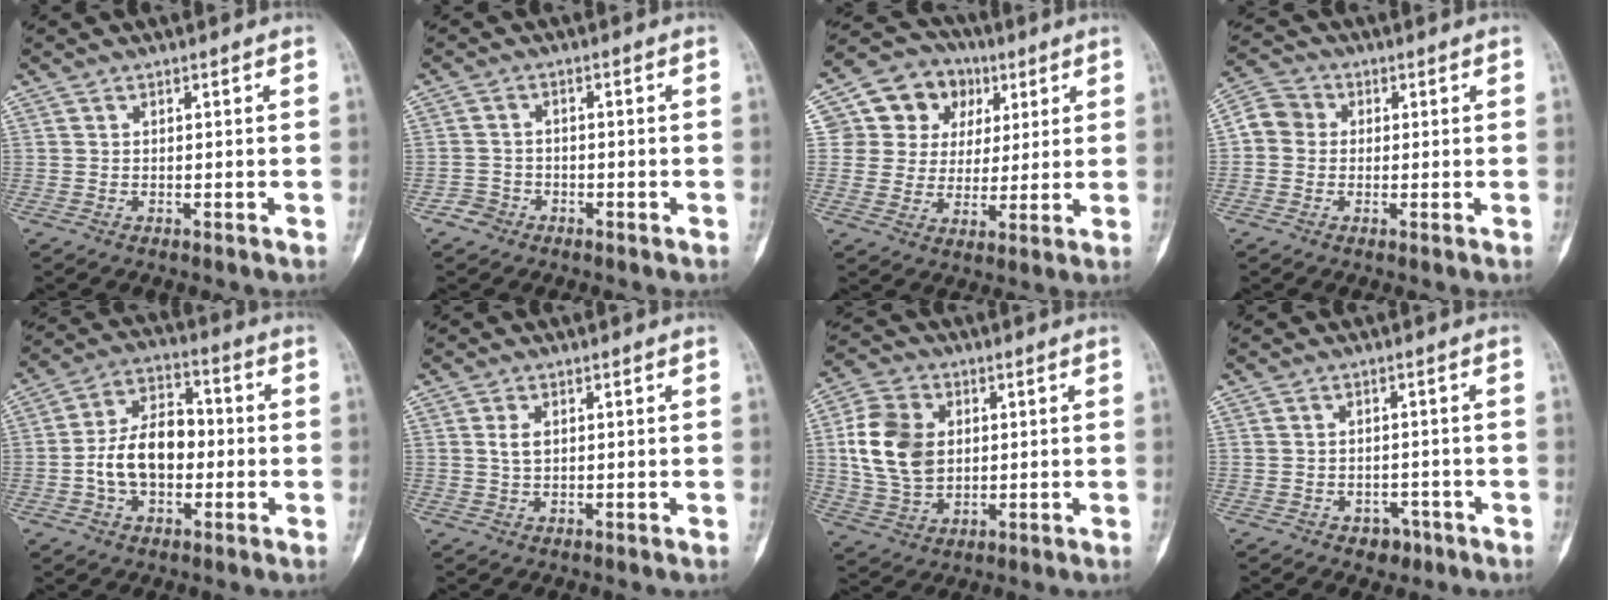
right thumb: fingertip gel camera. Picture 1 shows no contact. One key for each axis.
{"total": 2.7, "fx": -1.6, "fy": 2.2, "fz": 0.0, "tx": 0.014, "ty": 0.015, "tz": -0.033}
{"total": 13.5, "fx": 4.5, "fy": 11.9, "fz": 4.6, "tx": -0.028, "ty": 0.010, "tz": 0.077}
{"total": 5.8, "fx": 0.1, "fy": 5.3, "fz": 2.3, "tx": -0.026, "ty": 0.013, "tz": -0.012}
{"total": 12.8, "fx": -1.6, "fy": 8.4, "fz": 9.5, "tx": -0.142, "ty": 0.036, "tz": -0.034}
{"total": 2.5, "fx": 0.6, "fy": 1.6, "fz": 1.9, "tx": -0.029, "ty": -0.001, "tz": 0.010}
{"total": 13.2, "fx": 1.6, "fy": 9.7, "fz": 8.8, "tx": -0.148, "ty": 0.000, "tz": 0.034}
{"total": 2.8, "fx": -1.3, "fy": 2.2, "fz": 1.1, "tx": 0.003, "ty": 0.011, "tz": -0.013}